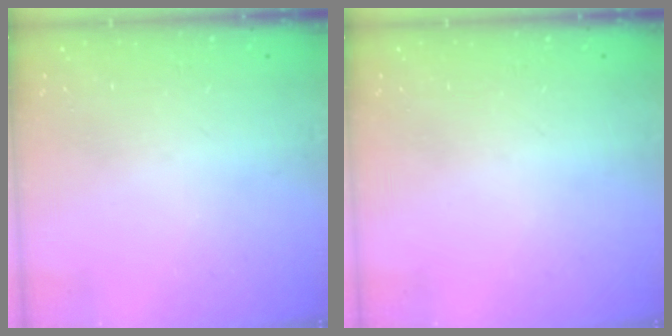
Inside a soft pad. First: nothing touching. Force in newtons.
{"total": 0.0}